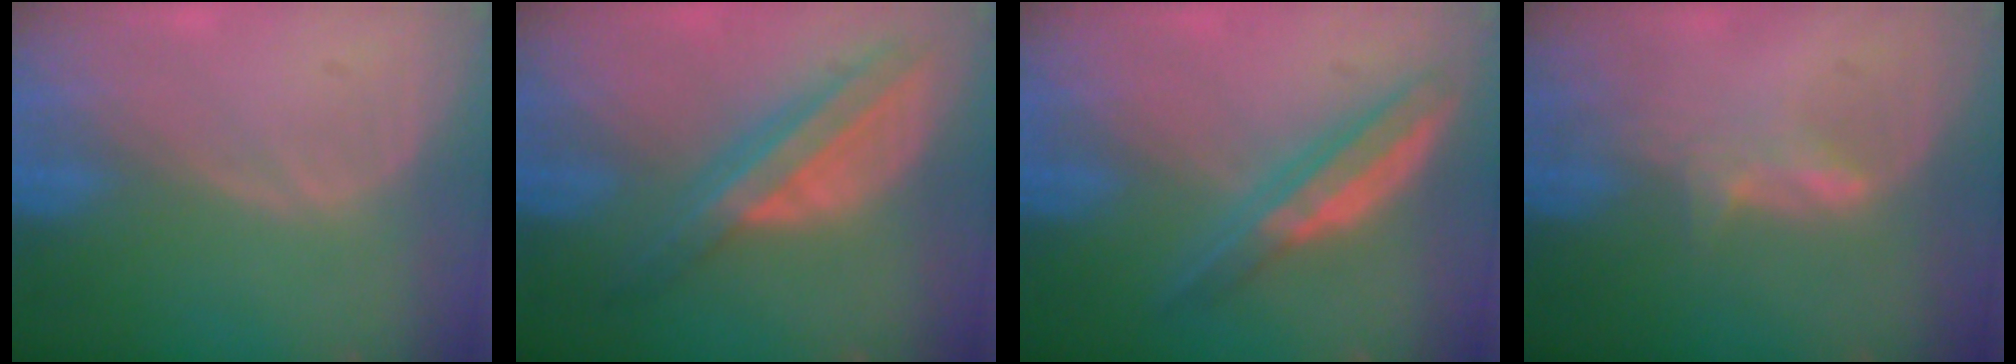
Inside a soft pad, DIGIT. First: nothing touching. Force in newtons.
{"total": 8.1, "press": 6.8, "slide": 4.3}
{"total": 5.8, "press": 5.5, "slide": 1.9}
{"total": 2.3, "press": 2.3, "slide": 0.4}